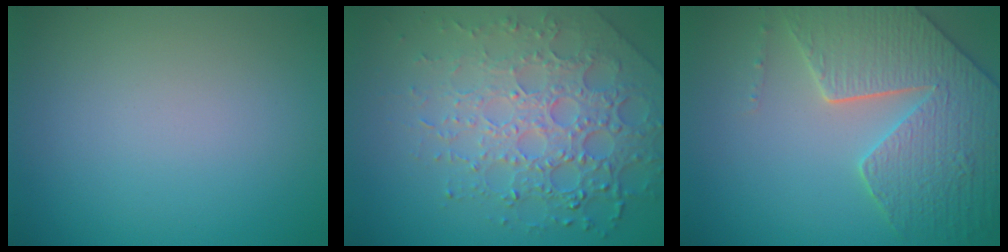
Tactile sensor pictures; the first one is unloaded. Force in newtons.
{"total": 7.8, "press": 5.5, "slide": 5.5}
{"total": 6.8, "press": 5.8, "slide": 3.6}